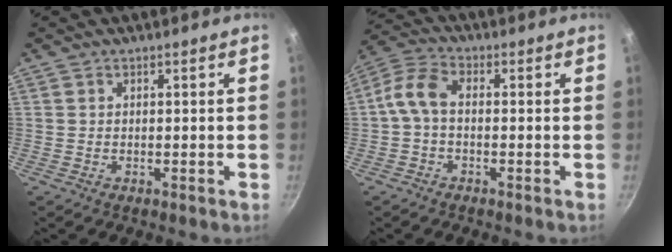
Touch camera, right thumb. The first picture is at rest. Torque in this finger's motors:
{"motor_torque": [-0.22, 0.24, -0.28, 0.00, 0.00]}